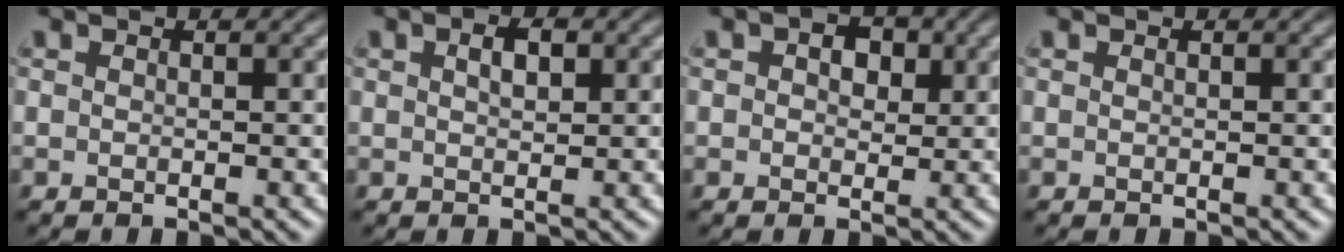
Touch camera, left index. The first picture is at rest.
{"total": 1.9, "force": [0.7, 0.9, 1.5], "torque": [-0.027, 0.003, 0.014]}
{"total": 2.6, "force": [0.8, 1.8, 1.8], "torque": [-0.024, 0.002, 0.008]}
{"total": 0.0}